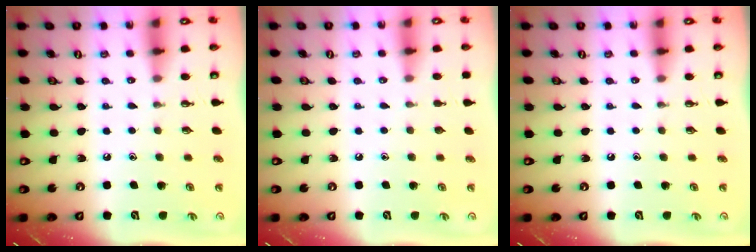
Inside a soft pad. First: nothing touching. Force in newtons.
{"total": 0.0}
{"total": 0.0}